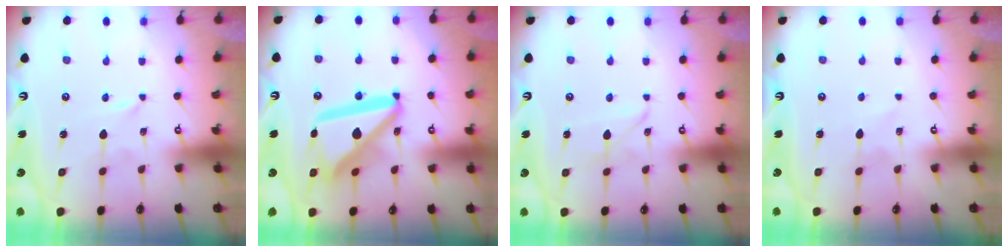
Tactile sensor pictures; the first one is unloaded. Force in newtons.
{"total": 17.5, "press": 17.4, "slide": 2.1}
{"total": 2.5, "press": 2.5, "slide": 0.2}
{"total": 2.9, "press": 2.8, "slide": 0.4}